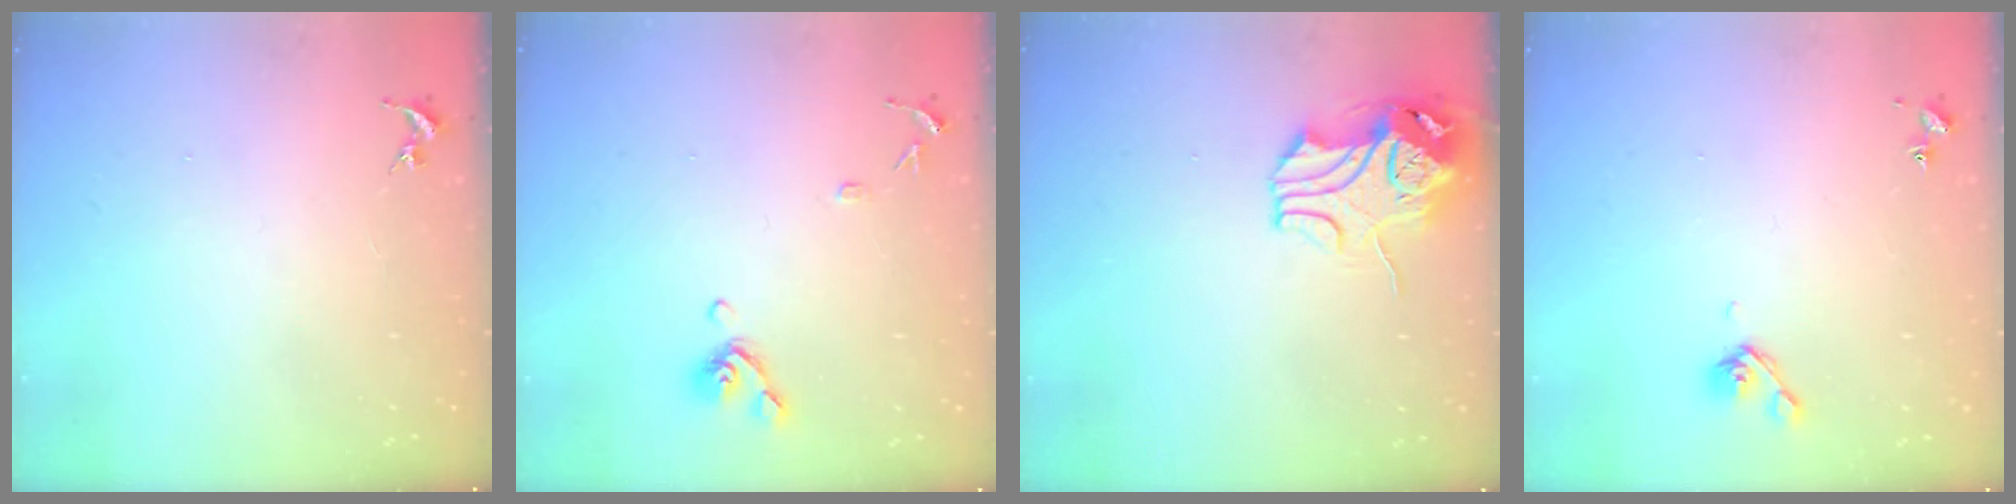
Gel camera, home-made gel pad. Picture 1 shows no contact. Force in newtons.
{"total": 8.9, "press": 8.8, "slide": 1.4}
{"total": 10.6, "press": 10.4, "slide": 1.9}
{"total": 5.3, "press": 5.1, "slide": 1.3}